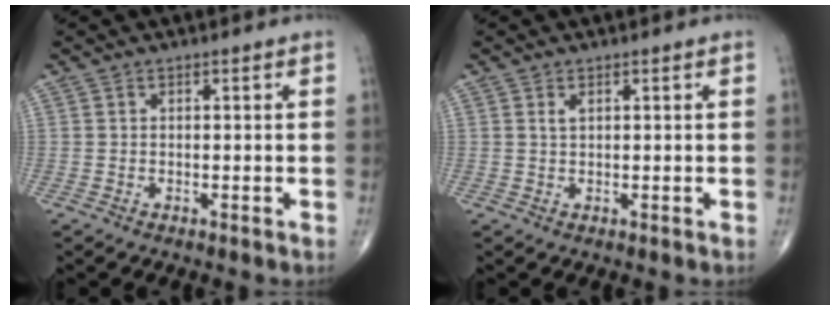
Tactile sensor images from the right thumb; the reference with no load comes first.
{"total": 1.0, "force": [0.5, 0.5, 0.8], "torque": [-0.015, 0.004, 0.011]}